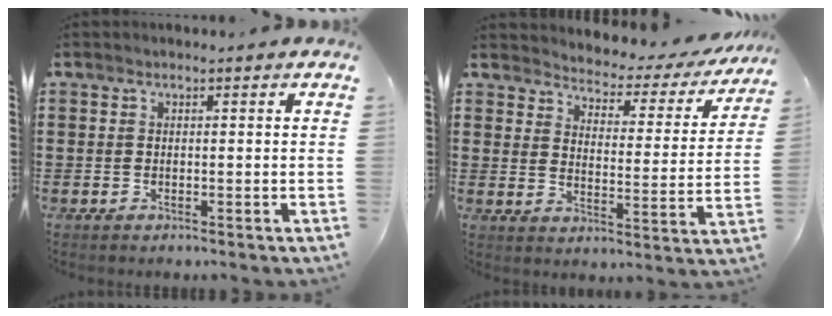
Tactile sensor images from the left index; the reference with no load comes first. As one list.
[{"total": 2.8, "force": [2.7, 0.6, 0.3], "torque": [-0.028, -0.026, 0.037]}]